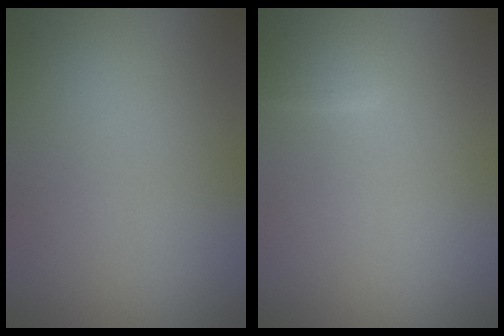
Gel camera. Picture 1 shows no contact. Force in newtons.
{"total": 1.8, "press": 1.8, "slide": 0.1}